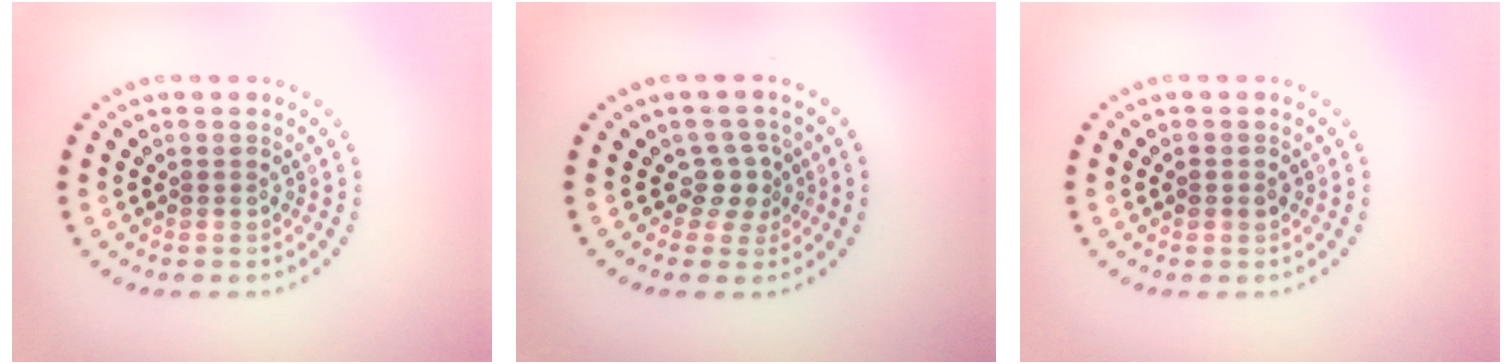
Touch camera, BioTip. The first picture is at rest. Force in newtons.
{"total": 2.3, "press": 1.6, "slide": 1.6}
{"total": 1.0, "press": 1.0, "slide": 0.1}